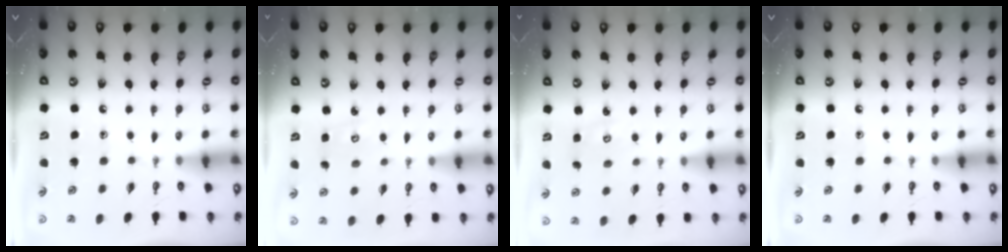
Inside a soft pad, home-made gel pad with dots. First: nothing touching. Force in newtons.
{"total": 2.6, "press": 2.6, "slide": 0.3}
{"total": 2.5, "press": 2.5, "slide": 0.3}
{"total": 0.0}